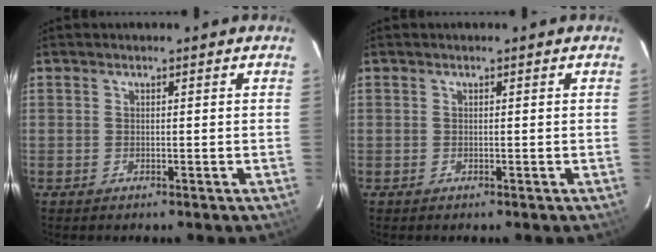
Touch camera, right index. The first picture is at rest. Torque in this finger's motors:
{"motor_torque": [0.00, 0.00, 0.02, 0.01]}